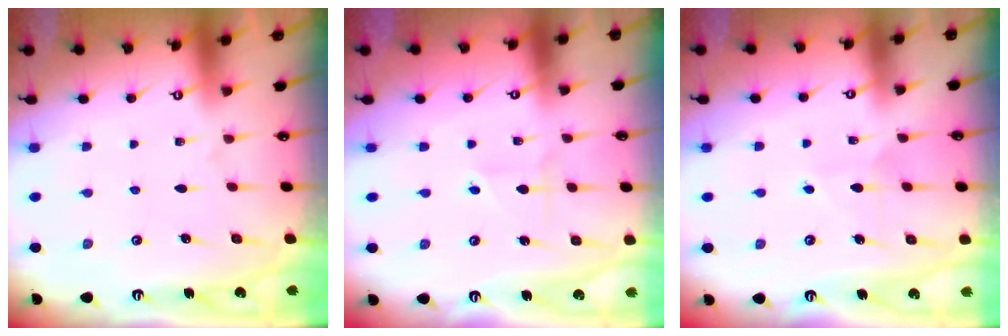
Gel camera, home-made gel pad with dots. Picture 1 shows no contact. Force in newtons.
{"total": 1.8, "press": 1.8, "slide": 0.1}
{"total": 7.4, "press": 7.4, "slide": 0.4}